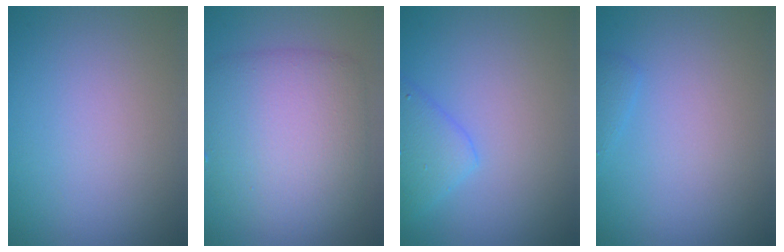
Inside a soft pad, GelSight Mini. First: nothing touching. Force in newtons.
{"total": 6.7, "press": 6.7, "slide": 0.2}
{"total": 3.0, "press": 3.0, "slide": 0.1}
{"total": 0.8, "press": 0.8, "slide": 0.1}